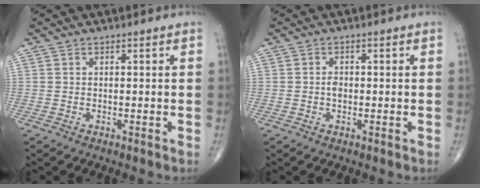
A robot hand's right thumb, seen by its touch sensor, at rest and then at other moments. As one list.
[{"total": 1.5, "force": [-0.2, 1.0, 1.1], "torque": [-0.016, 0.003, -0.004]}]